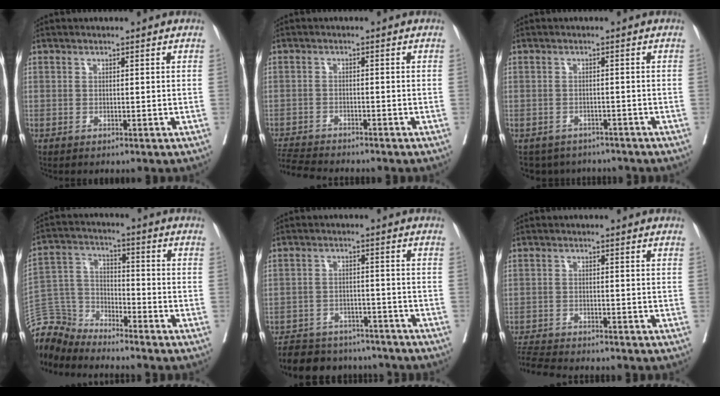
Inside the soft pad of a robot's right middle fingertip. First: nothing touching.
{"total": 6.8, "force": [-6.6, 0.4, 1.8], "torque": [-0.035, -0.016, -0.113]}
{"total": 6.0, "force": [-5.3, 2.9, 0.2], "torque": [0.000, 0.004, -0.067]}
{"total": 9.0, "force": [-8.9, 0.9, -1.1], "torque": [0.012, 0.030, -0.180]}
{"total": 13.2, "force": [-11.7, 5.2, 3.4], "torque": [-0.062, 0.009, -0.157]}
{"total": 6.4, "force": [-6.3, 0.1, 1.5], "torque": [-0.030, -0.017, -0.109]}